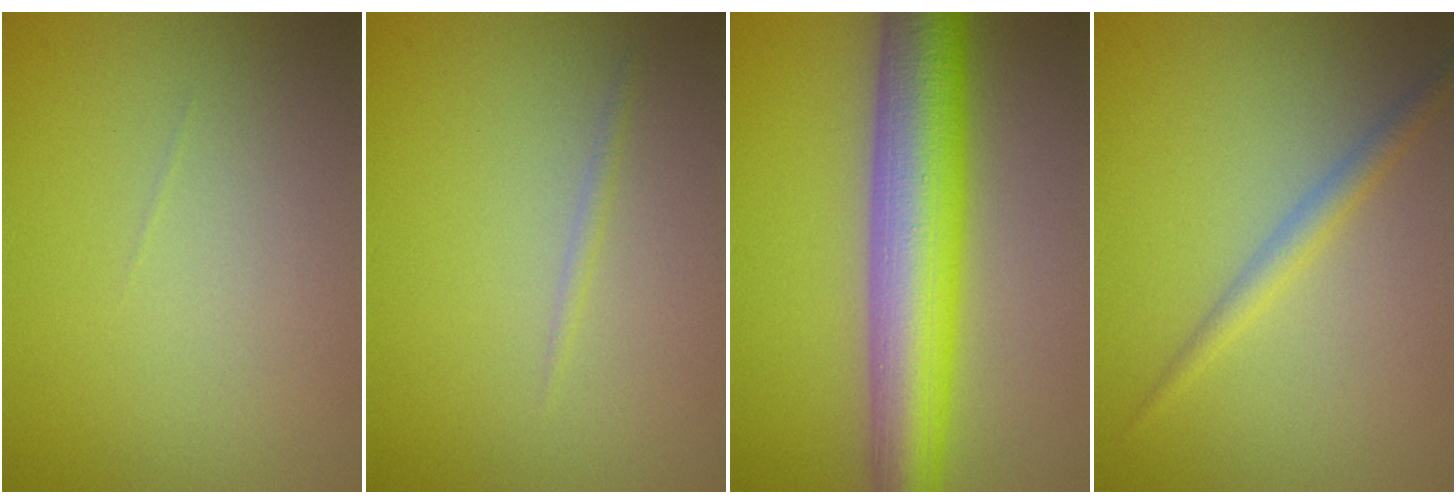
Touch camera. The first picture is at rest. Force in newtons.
{"total": 0.6, "press": 0.6, "slide": 0.0}
{"total": 10.0, "press": 10.0, "slide": 0.2}
{"total": 1.8, "press": 1.8, "slide": 0.0}